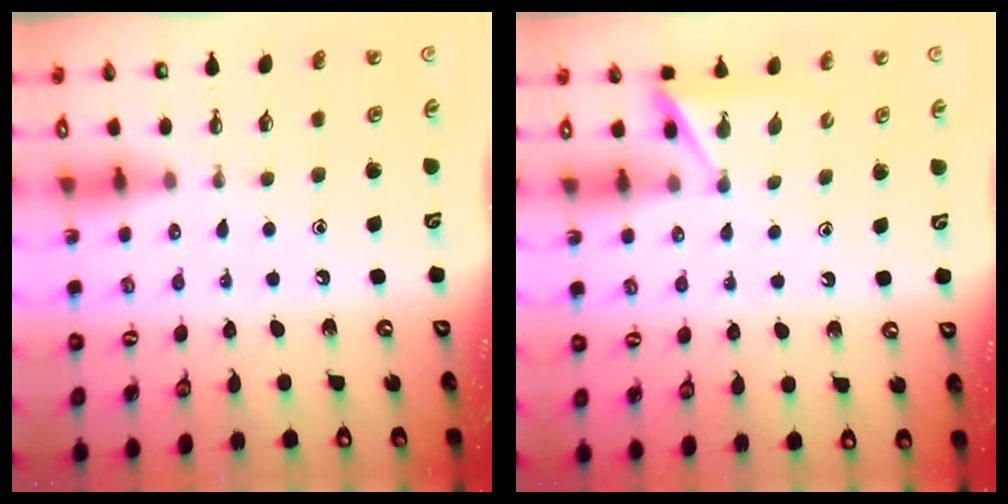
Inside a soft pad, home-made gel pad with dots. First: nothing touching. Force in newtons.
{"total": 4.6, "press": 4.6, "slide": 0.4}